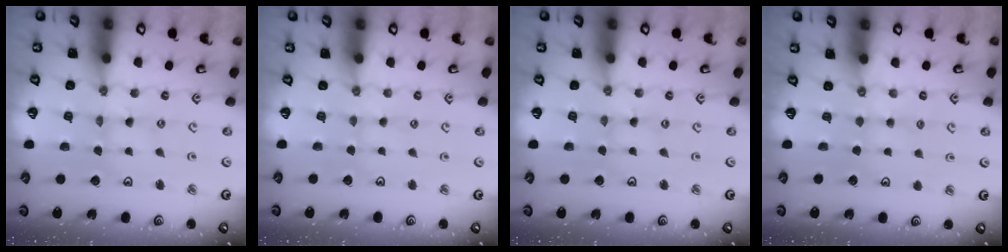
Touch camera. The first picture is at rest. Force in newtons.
{"total": 1.8, "press": 1.7, "slide": 0.4}
{"total": 0.0}
{"total": 3.0, "press": 3.0, "slide": 0.5}